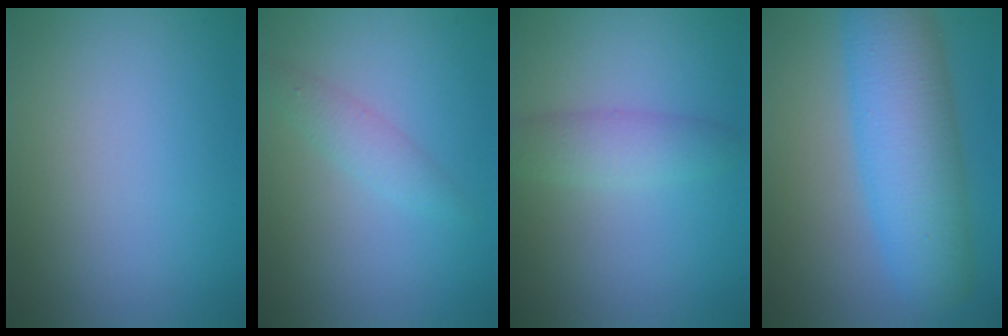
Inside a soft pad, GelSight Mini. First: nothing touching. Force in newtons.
{"total": 1.8, "press": 1.8, "slide": 0.0}
{"total": 2.7, "press": 2.7, "slide": 0.1}
{"total": 8.9, "press": 8.9, "slide": 0.2}